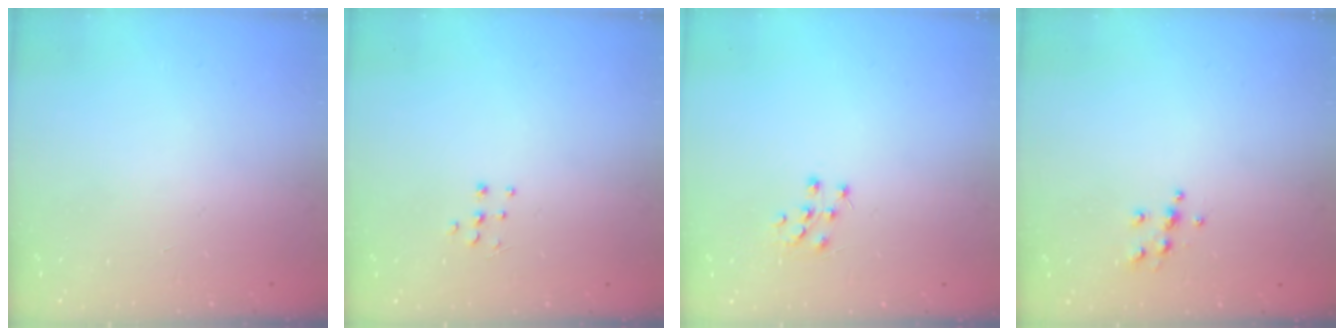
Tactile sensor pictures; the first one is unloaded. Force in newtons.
{"total": 4.6, "press": 4.5, "slide": 0.7}
{"total": 7.2, "press": 7.1, "slide": 0.7}
{"total": 5.6, "press": 5.6, "slide": 0.6}